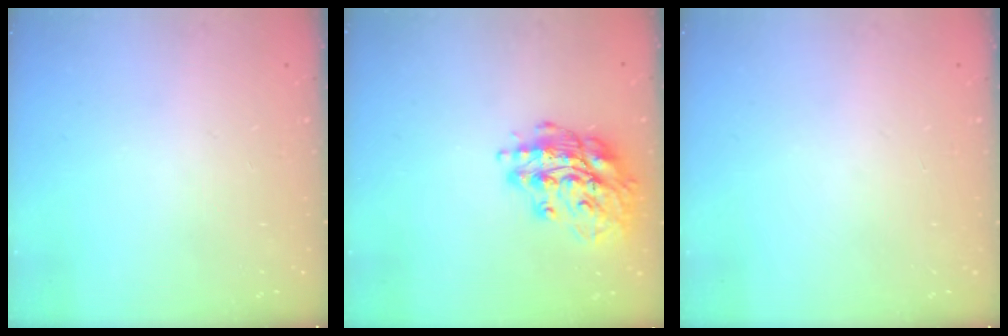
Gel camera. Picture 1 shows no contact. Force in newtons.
{"total": 16.8, "press": 16.8, "slide": 1.4}
{"total": 0.0}